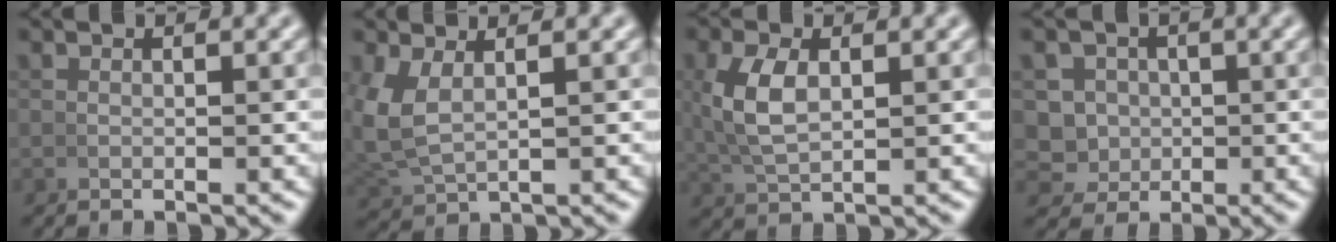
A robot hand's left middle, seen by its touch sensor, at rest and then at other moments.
{"total": 4.5, "force": [1.3, 3.1, 2.9], "torque": [-0.092, -0.003, 0.035]}
{"total": 4.0, "force": [0.8, 2.1, 3.3], "torque": [-0.080, -0.003, 0.027]}
{"total": 7.1, "force": [-0.5, 6.5, 2.6], "torque": [-0.067, -0.029, -0.001]}